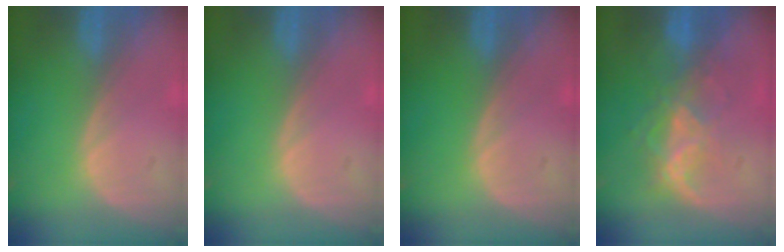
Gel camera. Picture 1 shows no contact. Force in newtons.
{"total": 0.0}
{"total": 0.0}
{"total": 6.8, "press": 6.2, "slide": 2.8}